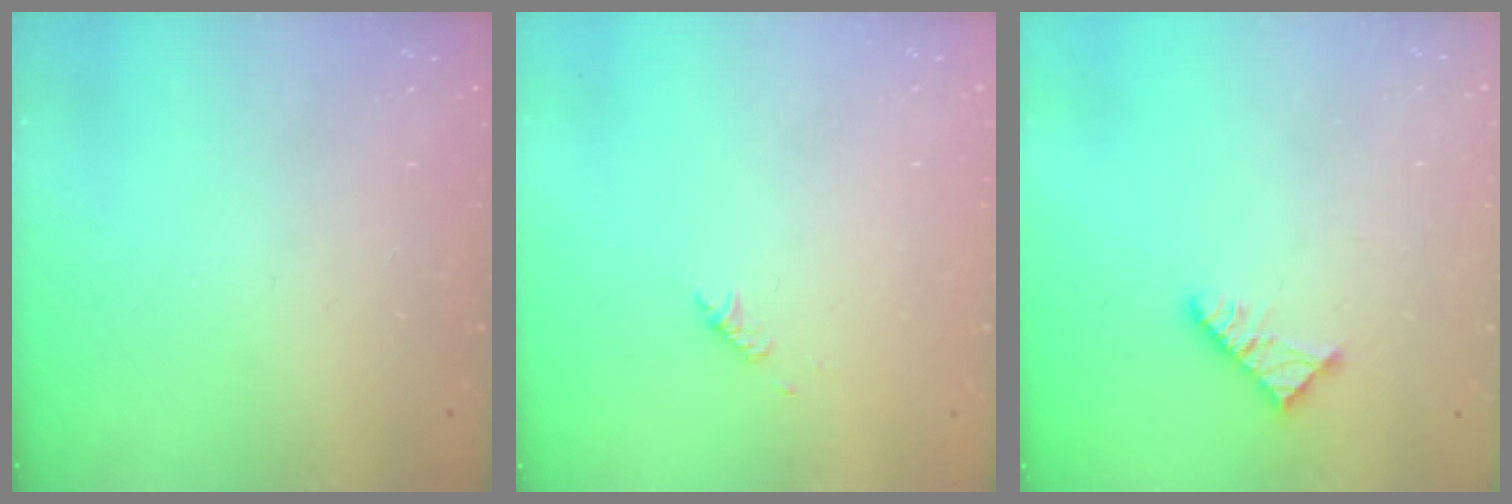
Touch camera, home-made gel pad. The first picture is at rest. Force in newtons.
{"total": 2.8, "press": 2.7, "slide": 0.6}
{"total": 4.4, "press": 4.4, "slide": 0.6}